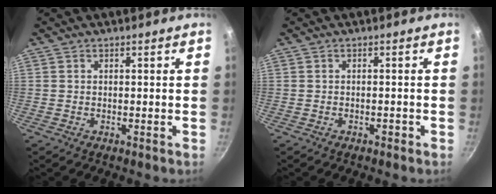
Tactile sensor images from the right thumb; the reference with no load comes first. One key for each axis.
{"total": 0.7, "fx": -0.5, "fy": 0.4, "fz": 0.4, "tx": -0.005, "ty": 0.008, "tz": -0.004}